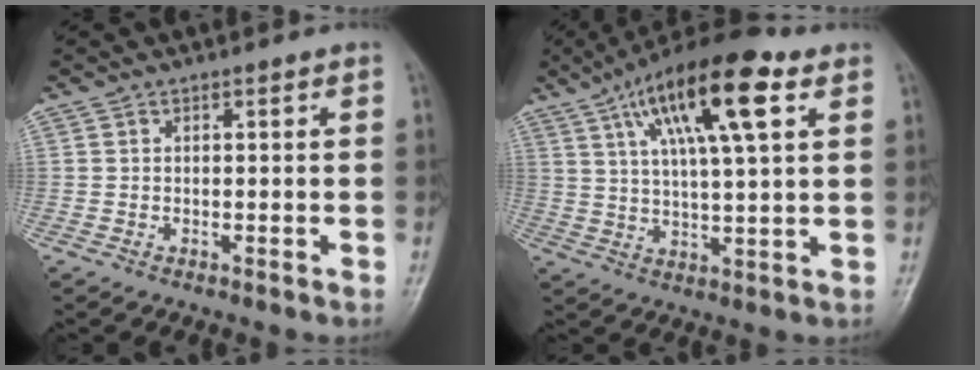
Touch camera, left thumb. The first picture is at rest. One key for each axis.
{"total": 17.8, "fx": 8.0, "fy": 4.9, "fz": 15.1, "tx": -0.242, "ty": -0.006, "tz": 0.131}